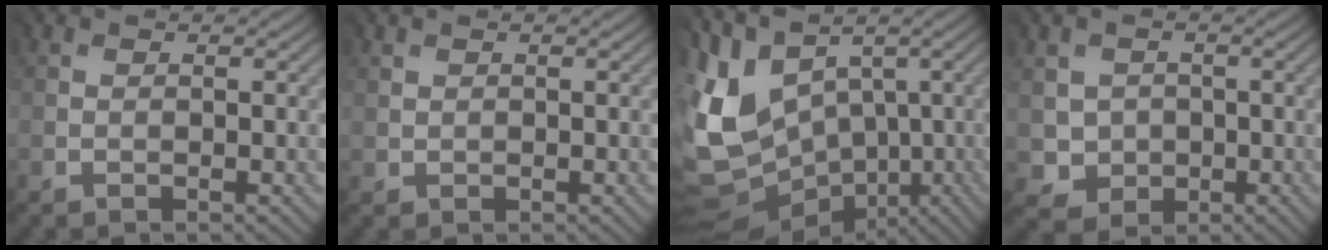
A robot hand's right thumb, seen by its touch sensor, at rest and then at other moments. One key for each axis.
{"total": 1.3, "fx": 1.1, "fy": 0.7, "fz": -0.4, "tx": 0.005, "ty": 0.000, "tz": 0.022}
{"total": 11.6, "fx": 0.8, "fy": 8.9, "fz": 7.4, "tx": -0.207, "ty": -0.016, "tz": 0.030}
{"total": 2.8, "fx": 0.0, "fy": 2.7, "fz": -0.7, "tx": -0.002, "ty": -0.008, "tz": -0.007}